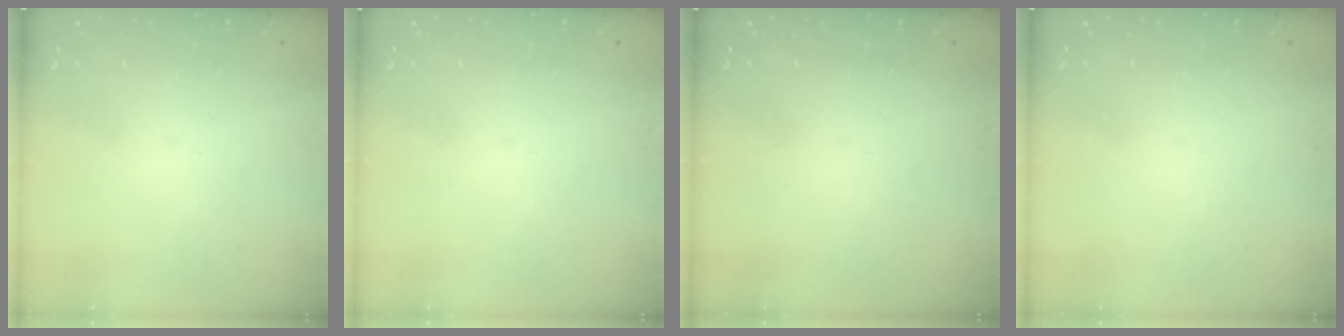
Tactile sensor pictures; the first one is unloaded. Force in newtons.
{"total": 0.0}
{"total": 0.0}
{"total": 0.0}